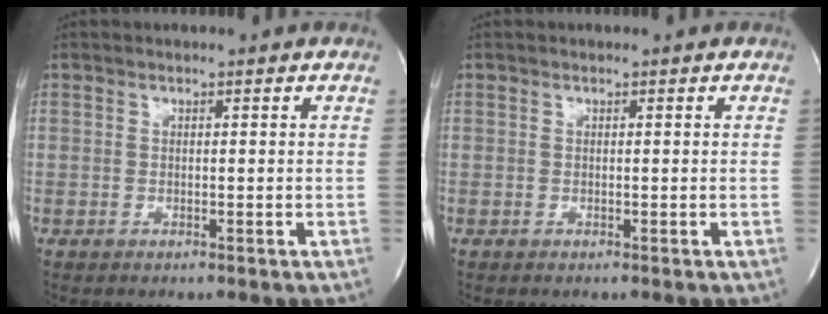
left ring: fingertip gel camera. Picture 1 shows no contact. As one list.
[{"total": 0.0}]